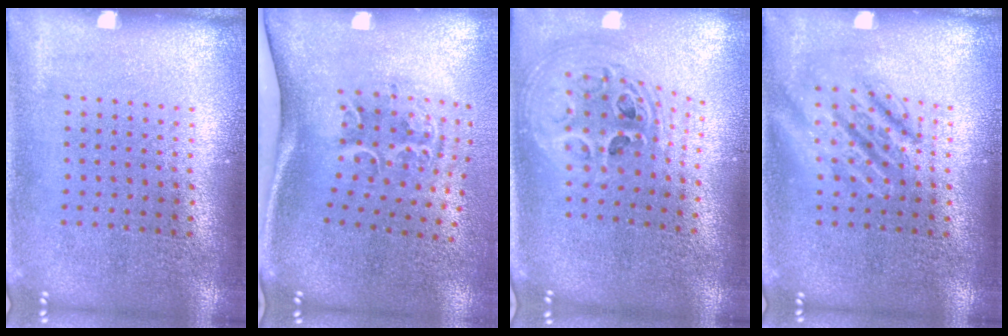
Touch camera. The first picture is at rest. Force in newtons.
{"total": 2.3, "press": 1.4, "slide": 1.8}
{"total": 2.5, "press": 1.9, "slide": 1.6}
{"total": 2.8, "press": 2.8, "slide": 0.3}